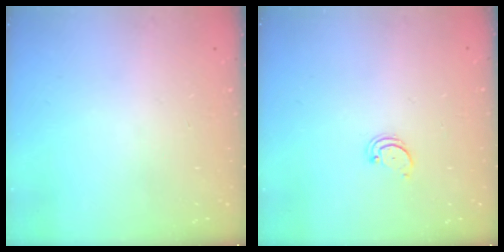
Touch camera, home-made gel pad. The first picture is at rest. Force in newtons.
{"total": 2.0, "press": 2.0, "slide": 0.2}